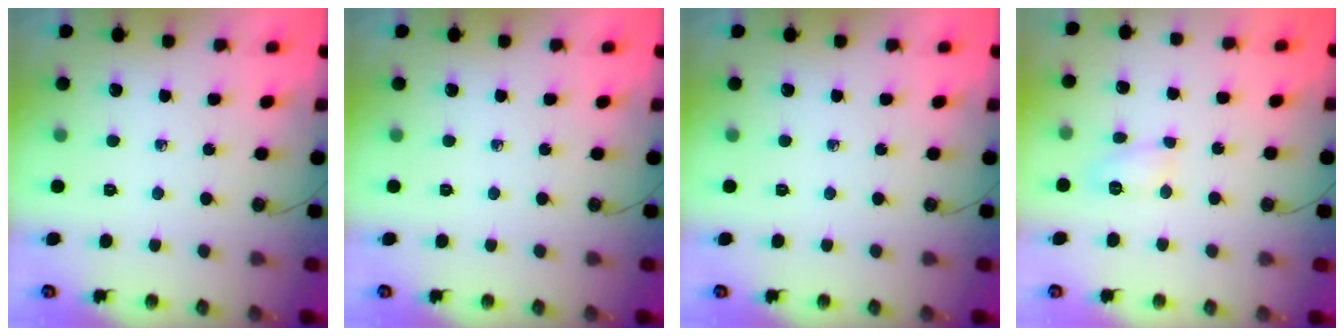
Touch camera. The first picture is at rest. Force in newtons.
{"total": 0.0}
{"total": 0.0}
{"total": 5.3, "press": 5.3, "slide": 0.5}